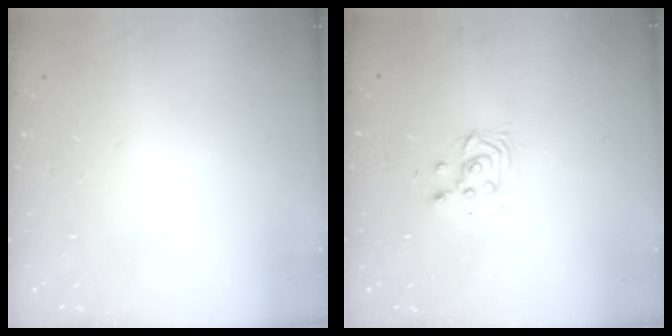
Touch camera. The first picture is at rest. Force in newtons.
{"total": 3.6, "press": 3.6, "slide": 0.1}